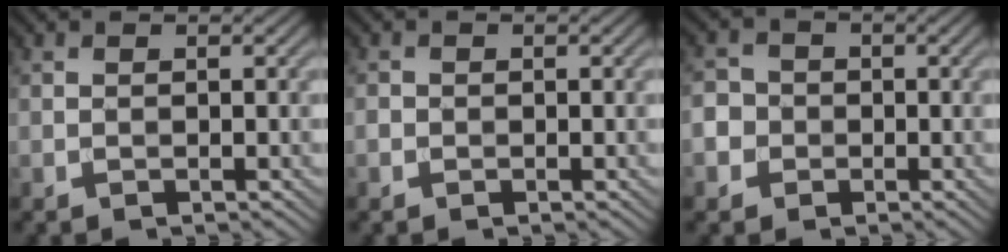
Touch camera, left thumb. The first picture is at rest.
{"total": 0.9, "force": [-0.3, 0.8, 0.2], "torque": [-0.003, -0.004, -0.010]}
{"total": 4.0, "force": [-1.0, 3.8, 0.9], "torque": [-0.018, 0.005, -0.039]}